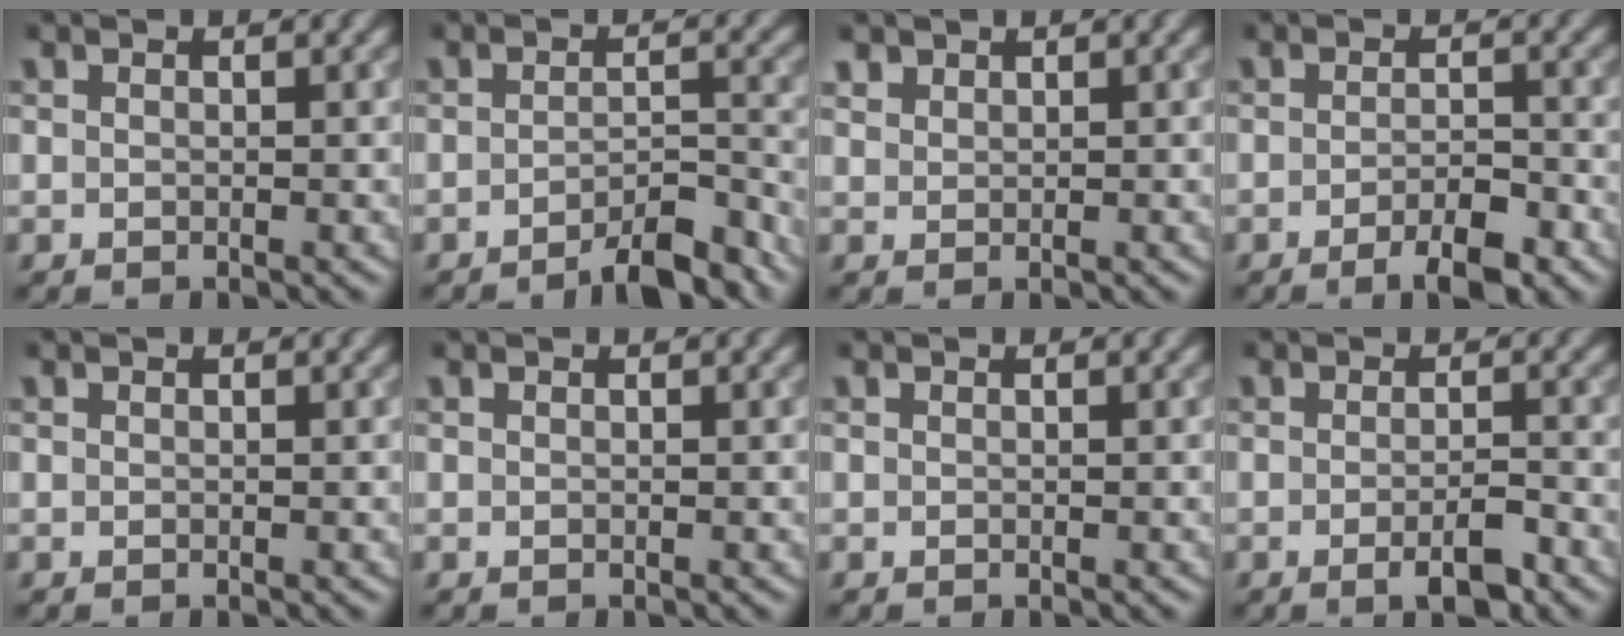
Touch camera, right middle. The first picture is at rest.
{"total": 4.7, "force": [-3.6, 1.0, 2.9], "torque": [-0.039, 0.008, -0.054]}
{"total": 1.1, "force": [1.0, 0.5, 0.1], "torque": [-0.003, 0.002, 0.023]}
{"total": 3.7, "force": [-2.2, 1.0, 2.8], "torque": [-0.049, -0.003, -0.035]}
{"total": 0.0}
{"total": 0.0}
{"total": 0.0}
{"total": 2.9, "force": [-1.5, 0.6, 2.4], "torque": [-0.039, -0.005, -0.024]}